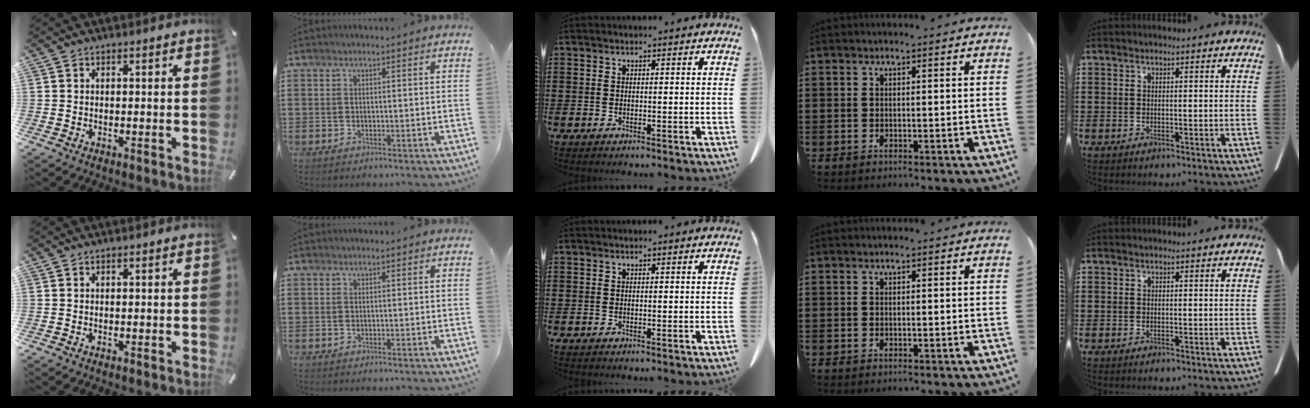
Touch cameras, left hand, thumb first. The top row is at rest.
{}